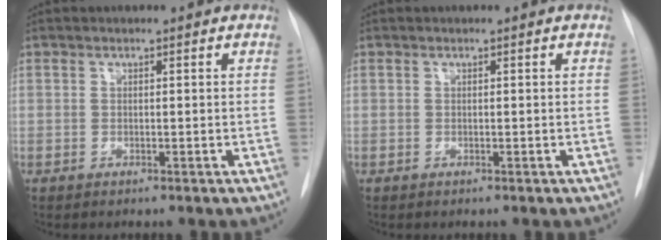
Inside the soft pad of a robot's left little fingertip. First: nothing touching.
{"total": 0.0}